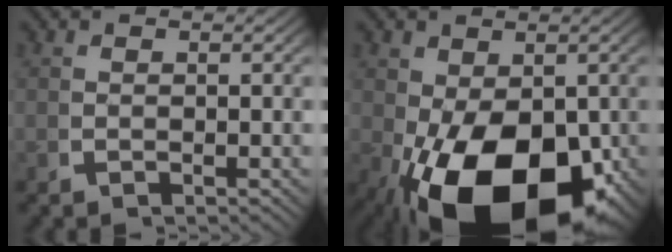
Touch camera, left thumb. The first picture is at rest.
{"total": 15.3, "force": [-4.5, 8.7, 11.8], "torque": [-0.221, -0.080, -0.030]}